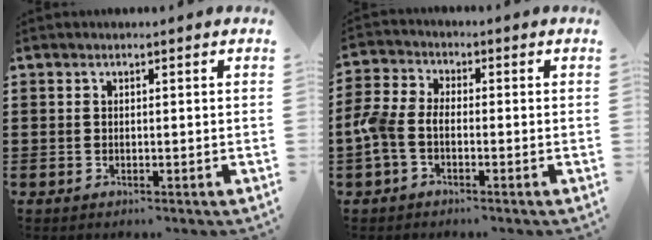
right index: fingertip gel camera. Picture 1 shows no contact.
{"total": 4.6, "force": [-1.5, 2.8, 3.3], "torque": [-0.104, -0.007, -0.042]}